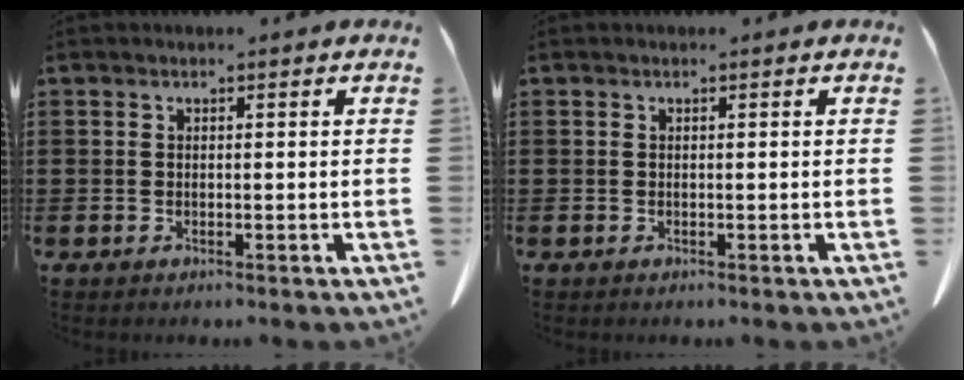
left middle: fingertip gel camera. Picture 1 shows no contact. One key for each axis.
{"total": 0.0}